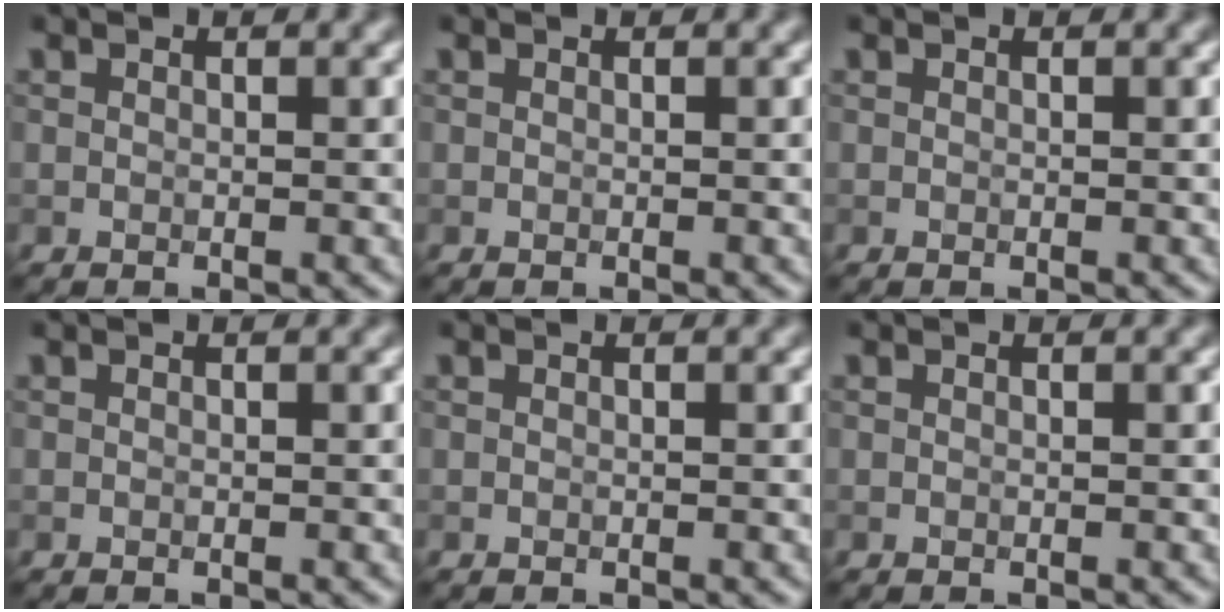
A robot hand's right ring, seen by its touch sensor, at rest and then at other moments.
{"total": 0.0}
{"total": 0.0}
{"total": 0.0}
{"total": 0.0}
{"total": 0.0}